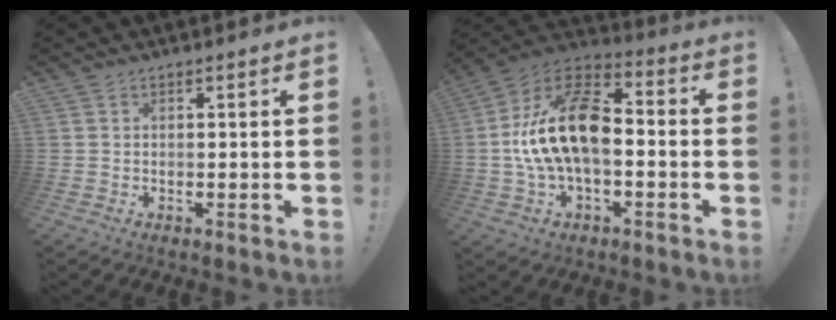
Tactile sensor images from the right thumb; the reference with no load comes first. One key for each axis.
{"total": 19.3, "fx": -0.7, "fy": 11.0, "fz": 15.9, "tx": -0.283, "ty": 0.019, "tz": -0.007}